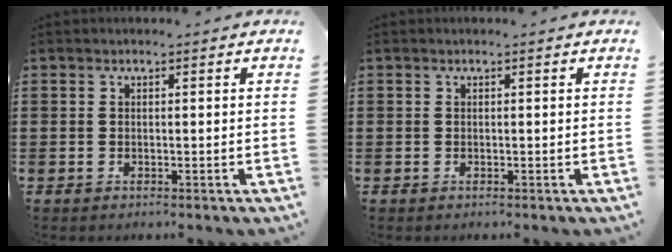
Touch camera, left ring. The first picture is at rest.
{"total": 0.0}